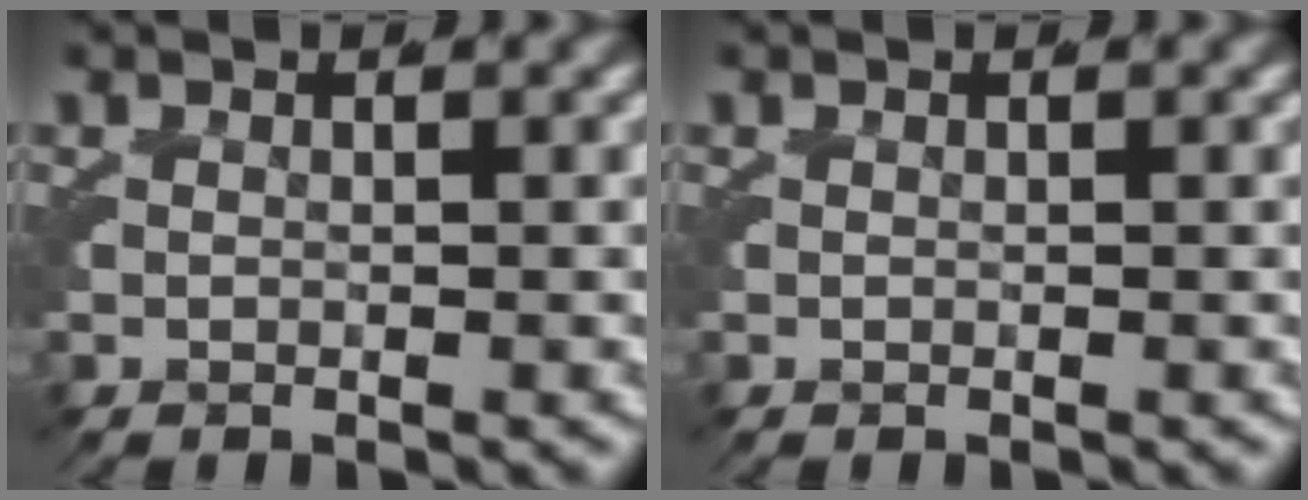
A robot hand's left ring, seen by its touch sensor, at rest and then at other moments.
{"total": 0.0}